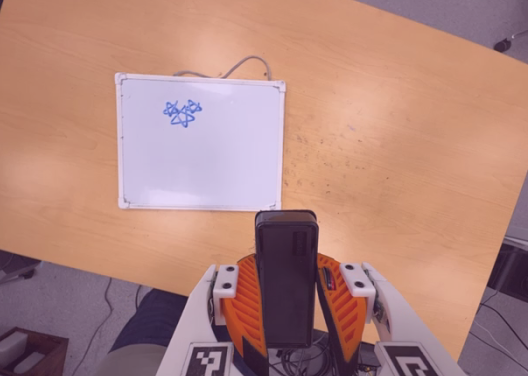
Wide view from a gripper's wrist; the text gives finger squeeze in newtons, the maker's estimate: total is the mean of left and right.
{"total": 9.2, "left": 7.6, "right": 10.9}